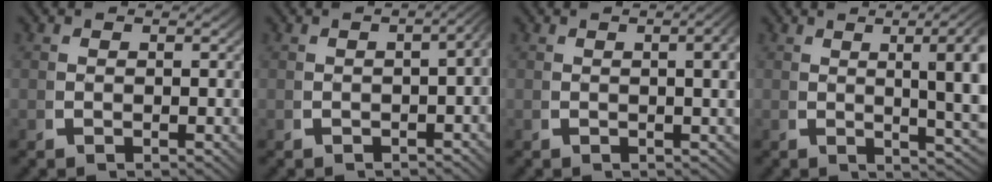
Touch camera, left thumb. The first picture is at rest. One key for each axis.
{"total": 4.2, "fx": -0.4, "fy": 2.3, "fz": 3.5, "tx": -0.032, "ty": 0.018, "tz": -0.013}
{"total": 3.6, "fx": 0.5, "fy": 1.4, "fz": 3.3, "tx": -0.030, "ty": 0.006, "tz": 0.005}
{"total": 9.4, "fx": 2.2, "fy": 4.3, "fz": 8.0, "tx": -0.087, "ty": 0.016, "tz": 0.022}